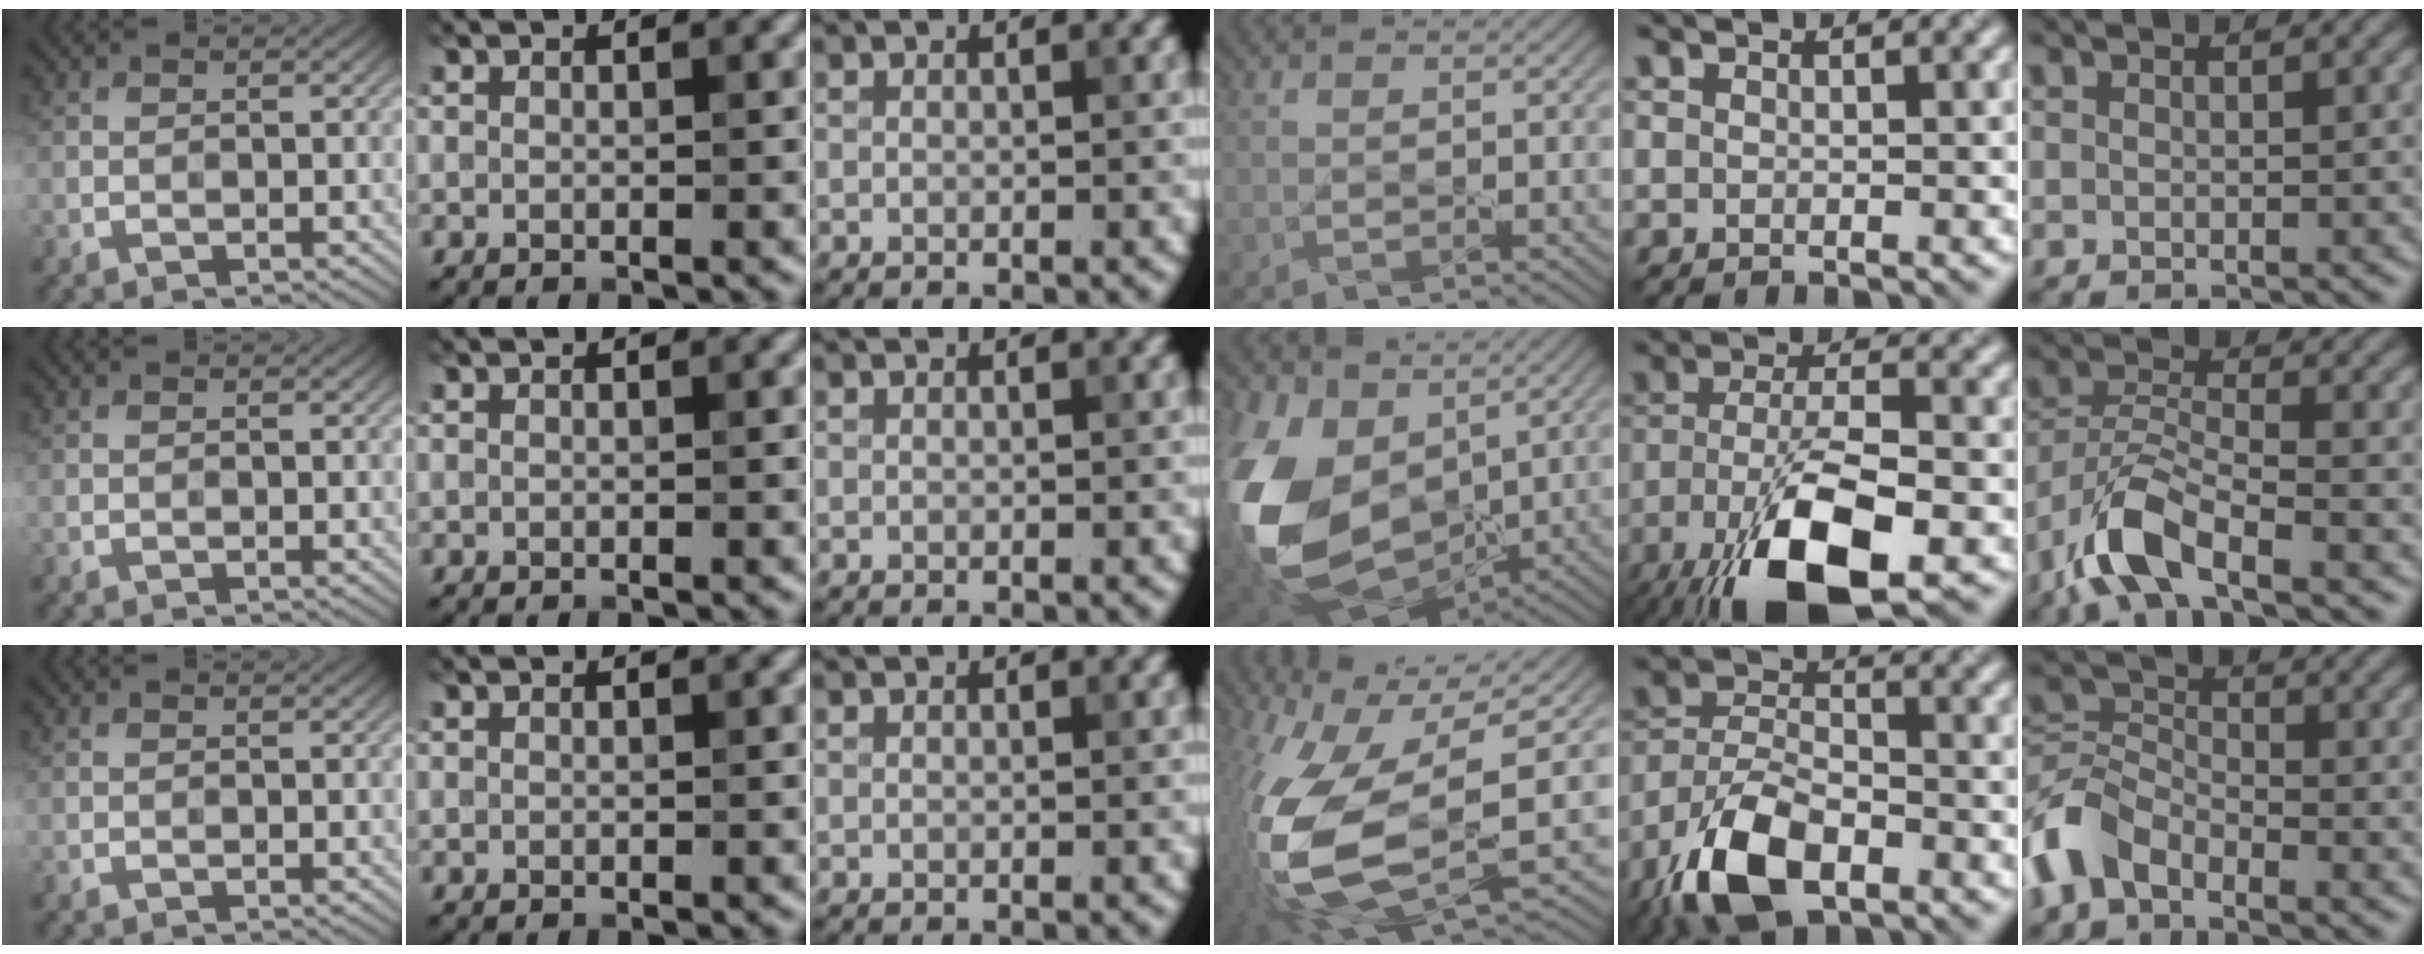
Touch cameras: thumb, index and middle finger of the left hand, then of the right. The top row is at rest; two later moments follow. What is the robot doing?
{"motion": "lift_and_place", "object": "knife"}